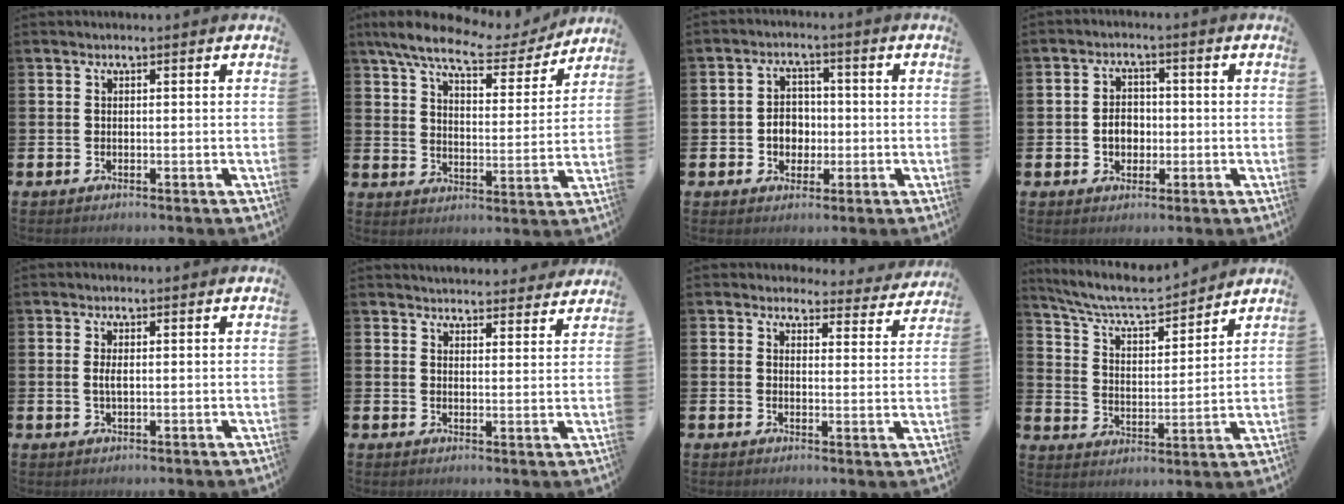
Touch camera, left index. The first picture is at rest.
{"total": 9.0, "force": [7.8, 2.0, 4.1], "torque": [-0.097, -0.047, 0.131]}
{"total": 4.0, "force": [-0.6, 3.4, 2.0], "torque": [-0.028, 0.003, -0.019]}
{"total": 3.5, "force": [-0.7, 2.8, 2.0], "torque": [-0.025, 0.000, -0.020]}
{"total": 1.6, "force": [0.1, 0.6, 1.5], "torque": [-0.027, 0.002, -0.001]}
{"total": 4.2, "force": [4.1, 0.6, 0.1], "torque": [0.001, -0.028, 0.073]}
{"total": 3.5, "force": [3.2, 1.4, 0.2], "torque": [0.001, -0.028, 0.051]}
{"total": 7.6, "force": [7.1, 1.3, 2.4], "torque": [-0.080, -0.049, 0.123]}